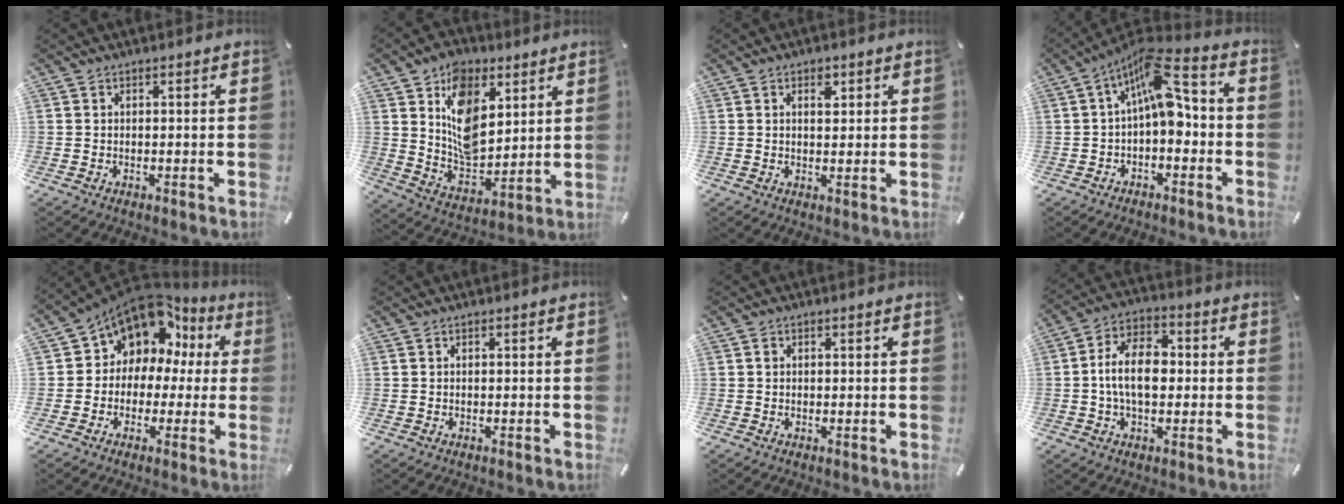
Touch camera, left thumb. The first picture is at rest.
{"total": 13.3, "force": [6.0, 9.2, 7.5], "torque": [-0.129, -0.023, 0.118]}
{"total": 3.0, "force": [1.2, 1.9, 2.0], "torque": [-0.011, -0.007, 0.013]}
{"total": 12.0, "force": [2.9, 6.0, 10.0], "torque": [-0.176, -0.019, 0.049]}
{"total": 10.8, "force": [6.3, 8.0, 3.5], "torque": [-0.084, -0.047, 0.121]}
{"total": 0.0}
{"total": 0.6, "force": [0.1, 0.5, 0.2], "torque": [0.006, -0.001, -0.001]}
{"total": 11.2, "force": [-0.7, 6.9, 8.7], "torque": [-0.163, 0.009, -0.016]}